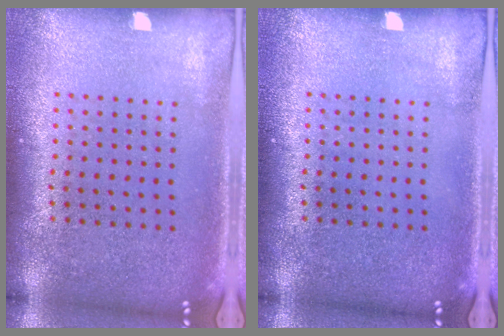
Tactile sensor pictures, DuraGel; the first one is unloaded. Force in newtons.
{"total": 0.0}